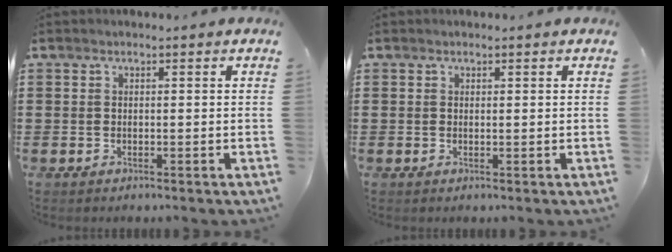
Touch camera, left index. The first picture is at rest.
{"total": 0.0}